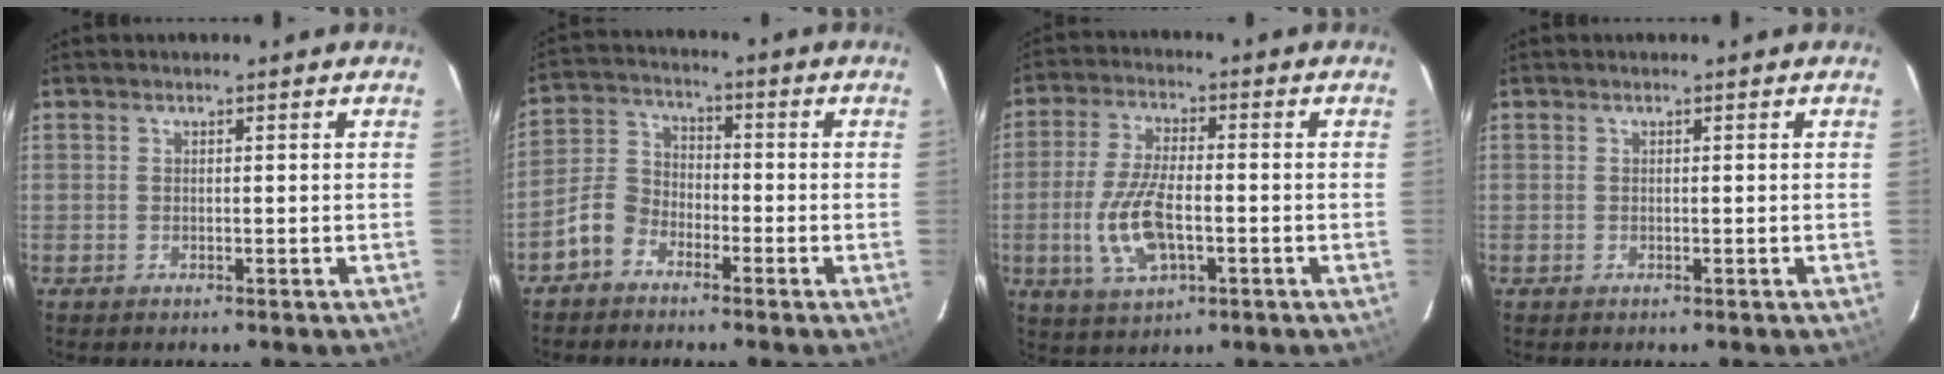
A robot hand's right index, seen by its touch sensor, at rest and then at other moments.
{"total": 6.5, "force": [-4.2, 4.4, 2.2], "torque": [-0.053, 0.025, -0.087]}
{"total": 11.0, "force": [-2.7, 4.7, 9.6], "torque": [-0.203, -0.005, -0.047]}
{"total": 0.0}